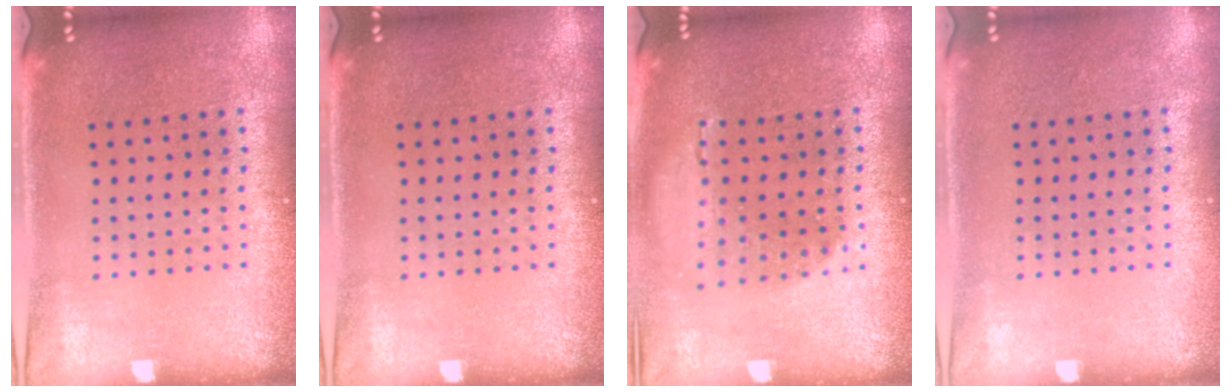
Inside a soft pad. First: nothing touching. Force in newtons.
{"total": 0.0}
{"total": 1.1, "press": 1.1, "slide": 0.2}
{"total": 0.0}